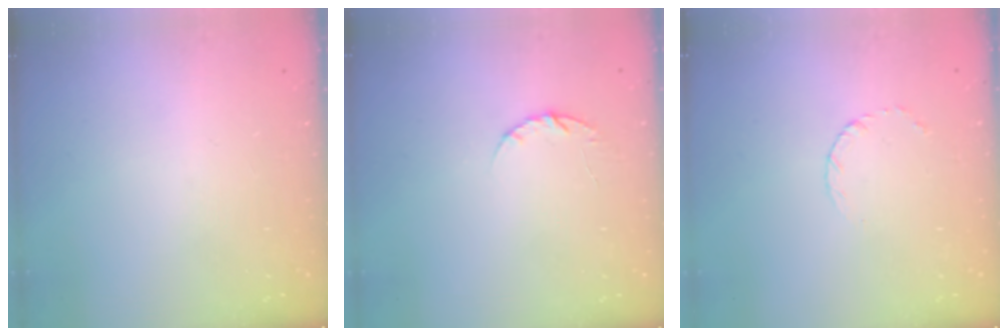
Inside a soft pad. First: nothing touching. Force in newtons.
{"total": 4.4, "press": 4.4, "slide": 0.6}
{"total": 3.1, "press": 3.1, "slide": 0.3}